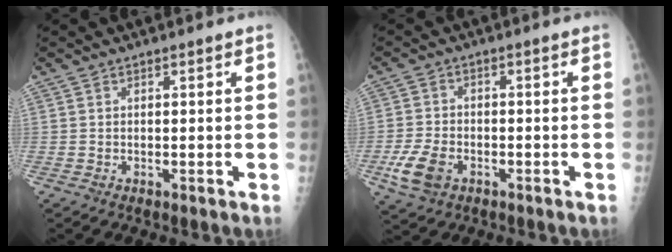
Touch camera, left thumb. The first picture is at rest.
{"total": 6.9, "force": [-2.9, 4.4, 4.3], "torque": [-0.088, 0.007, -0.053]}